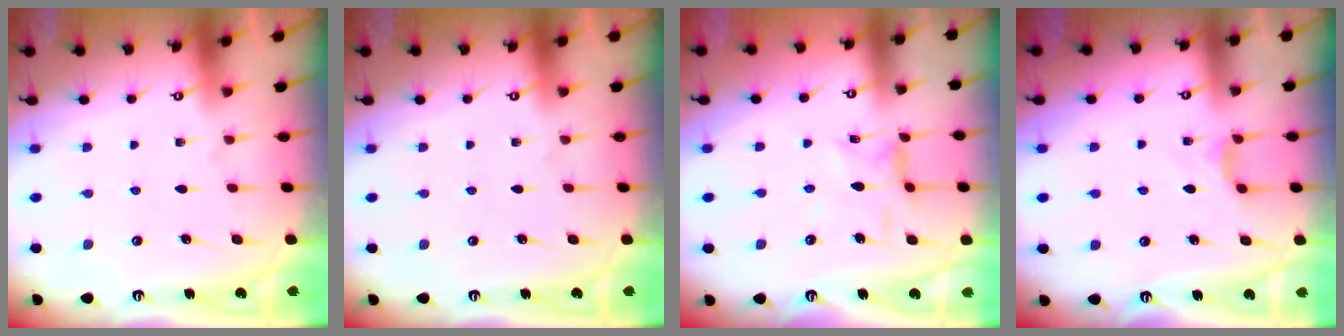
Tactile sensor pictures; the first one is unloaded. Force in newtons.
{"total": 0.0}
{"total": 3.0, "press": 2.9, "slide": 0.4}
{"total": 4.6, "press": 4.5, "slide": 0.7}